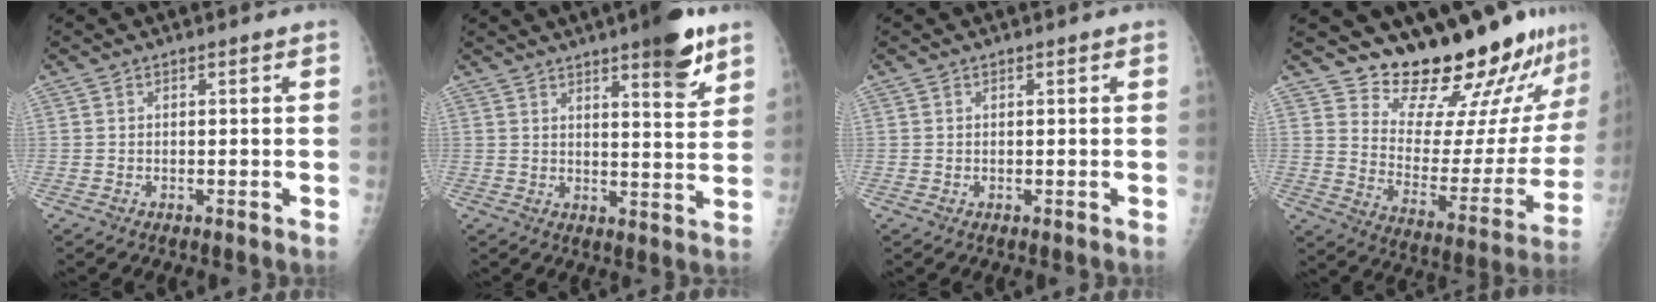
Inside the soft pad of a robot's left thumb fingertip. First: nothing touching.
{"total": 10.1, "force": [6.4, 2.1, 7.5], "torque": [-0.086, -0.037, 0.087]}
{"total": 0.0}
{"total": 21.3, "force": [19.9, 4.3, 6.4], "torque": [-0.051, -0.179, 0.276]}